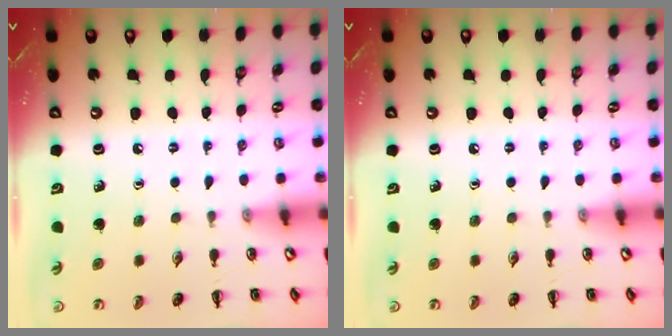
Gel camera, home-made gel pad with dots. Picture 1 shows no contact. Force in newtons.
{"total": 0.0}